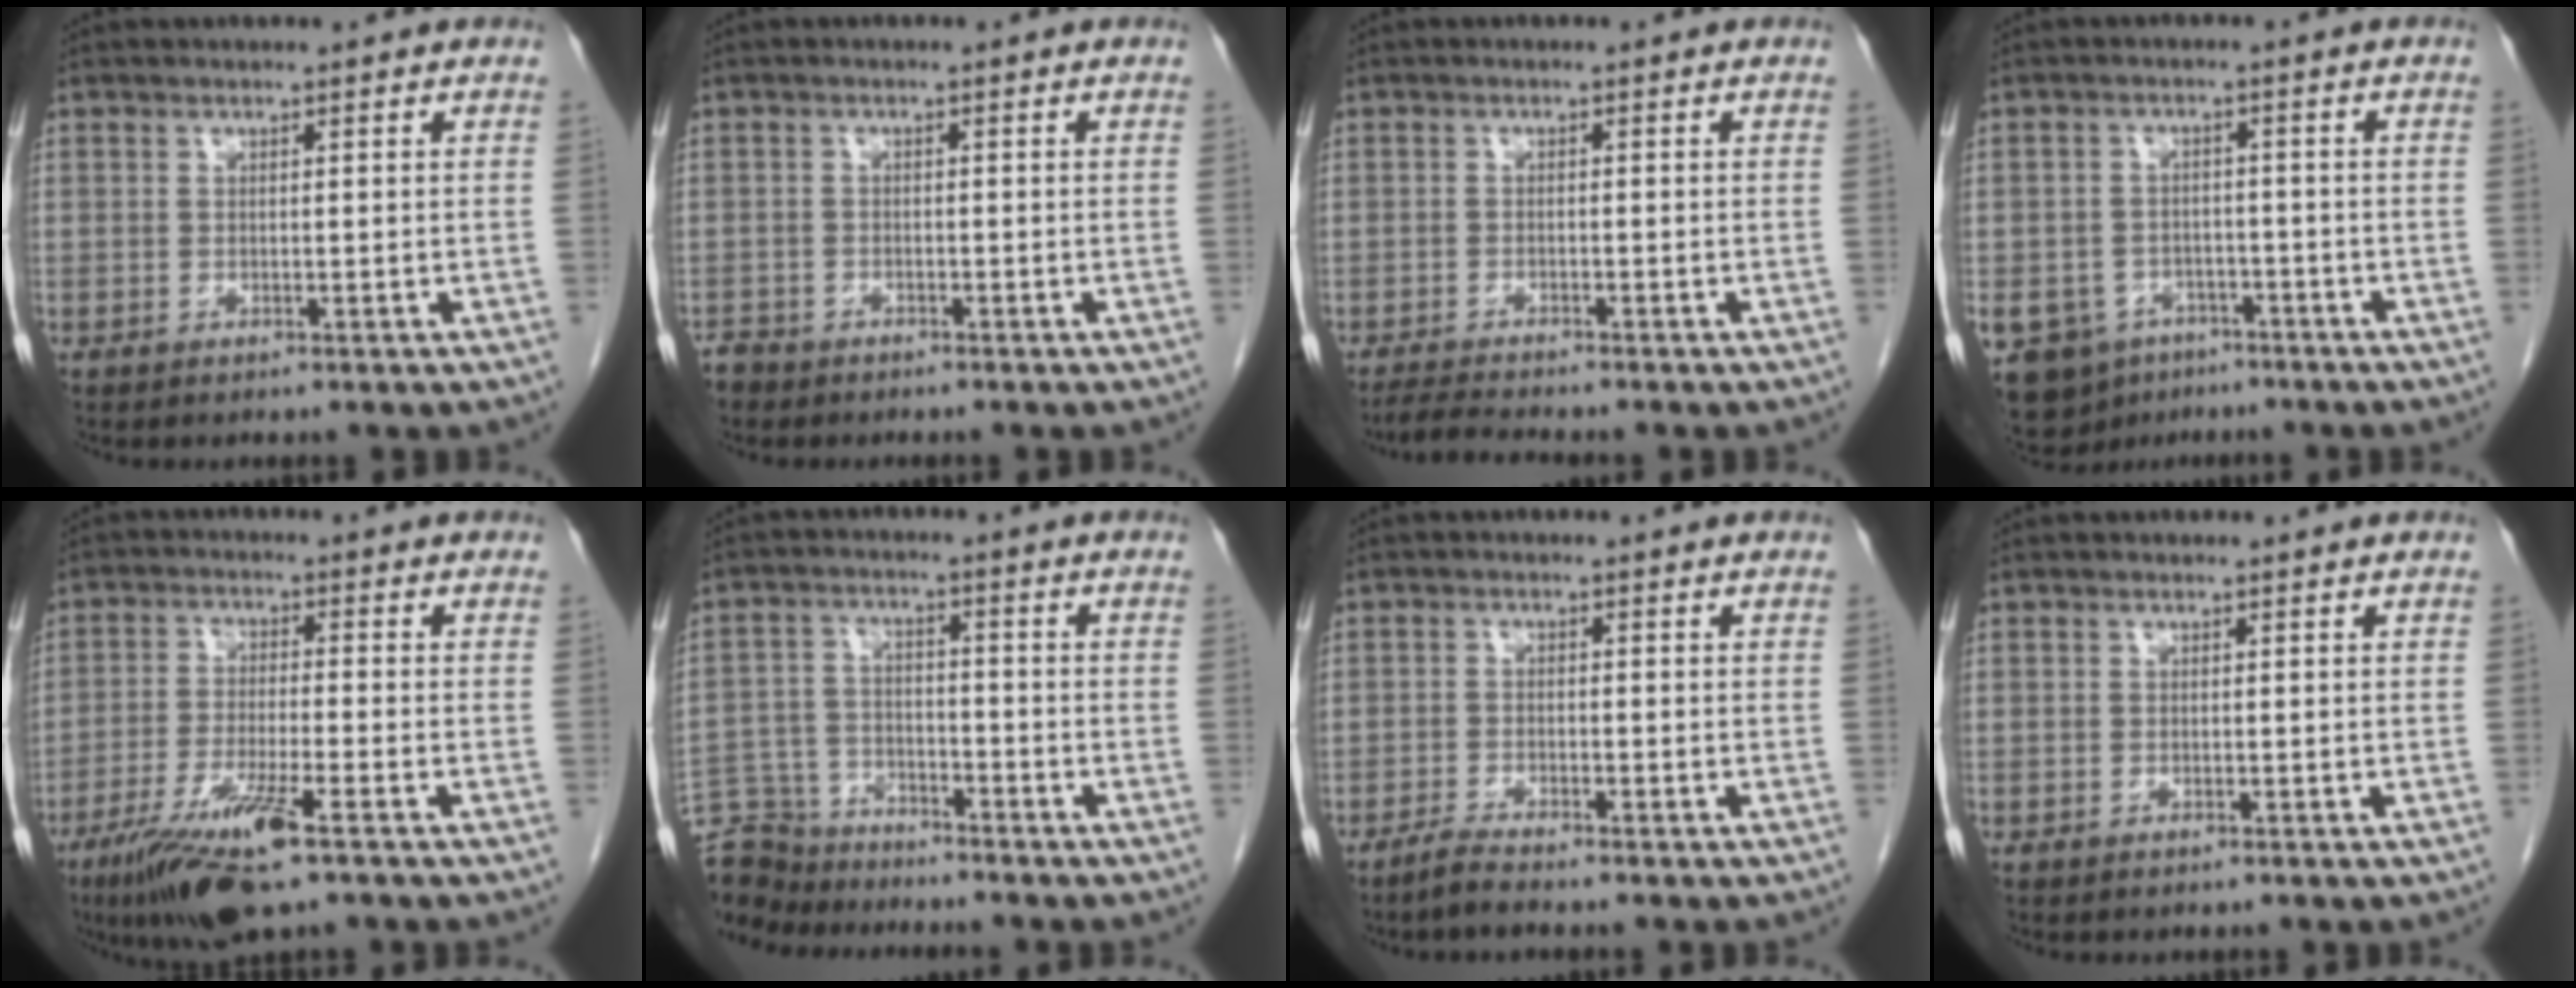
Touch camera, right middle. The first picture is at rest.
{"total": 2.1, "force": [-1.9, 1.0, 0.0], "torque": [-0.007, 0.000, -0.036]}
{"total": 3.2, "force": [-3.0, -0.7, 1.0], "torque": [-0.027, -0.019, -0.054]}
{"total": 10.9, "force": [-6.0, 8.4, 3.5], "torque": [-0.089, 0.003, -0.082]}
{"total": 10.5, "force": [-6.3, 1.1, 8.3], "torque": [-0.162, -0.026, -0.110]}
{"total": 11.4, "force": [-10.8, 3.7, 1.1], "torque": [-0.036, 0.016, -0.194]}
{"total": 2.5, "force": [-2.2, -0.1, 1.1], "torque": [-0.032, -0.005, -0.045]}
{"total": 0.0}